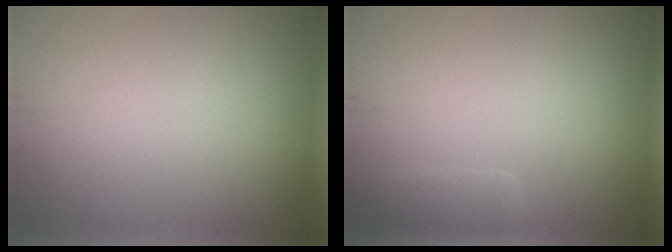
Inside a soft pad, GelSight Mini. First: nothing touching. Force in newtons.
{"total": 1.6, "press": 1.6, "slide": 0.1}